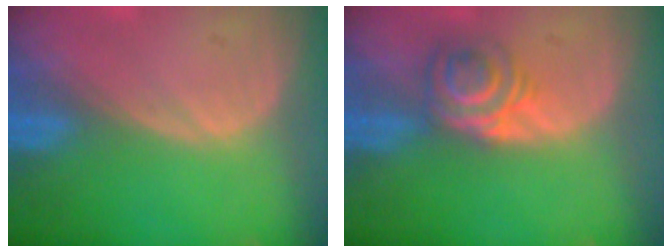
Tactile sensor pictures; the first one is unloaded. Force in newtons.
{"total": 5.9, "press": 4.9, "slide": 3.3}